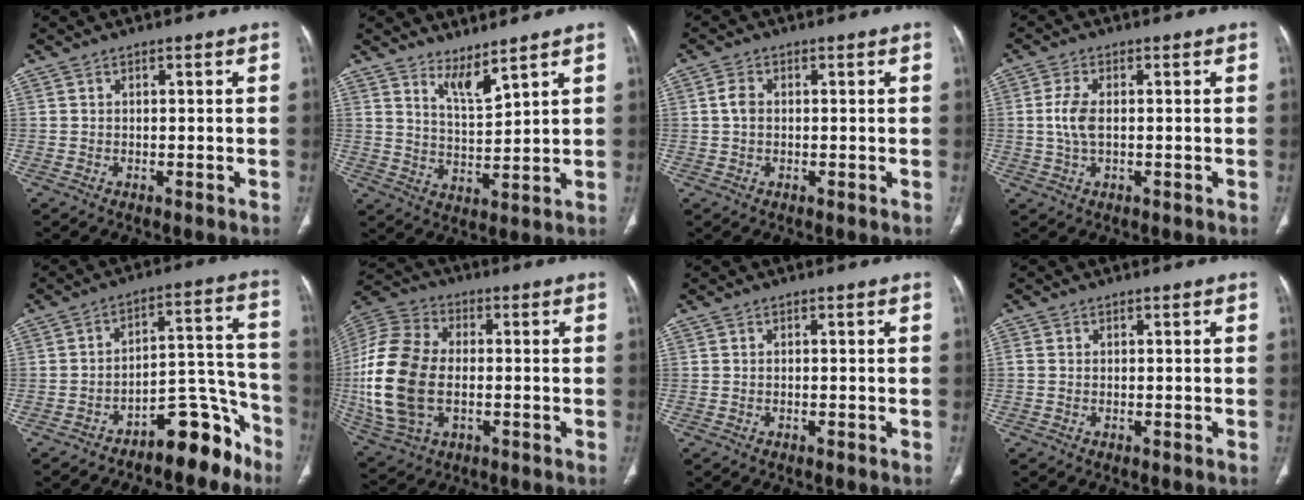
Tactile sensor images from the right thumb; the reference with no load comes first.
{"total": 5.3, "force": [4.4, 0.8, 2.9], "torque": [-0.047, -0.052, 0.091]}
{"total": 2.5, "force": [0.1, 1.8, 1.8], "torque": [-0.036, 0.006, 0.001]}
{"total": 4.7, "force": [0.1, 2.2, 4.1], "torque": [-0.097, 0.004, 0.001]}
{"total": 11.2, "force": [-8.7, 4.2, 5.6], "torque": [-0.033, 0.119, -0.136]}
{"total": 20.2, "force": [-2.0, 12.7, 15.6], "torque": [-0.343, 0.006, -0.033]}
{"total": 0.0}
{"total": 2.0, "force": [-0.2, 1.3, 1.4], "torque": [-0.049, 0.000, -0.010]}